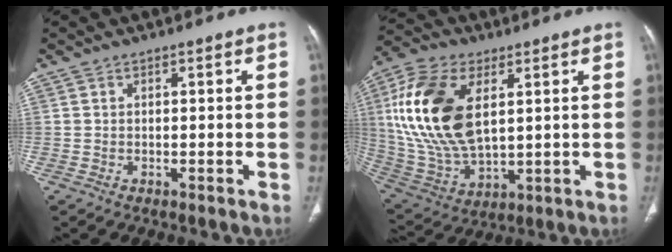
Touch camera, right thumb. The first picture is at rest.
{"total": 20.6, "force": [4.9, 11.8, 16.2], "torque": [-0.326, -0.013, 0.099]}